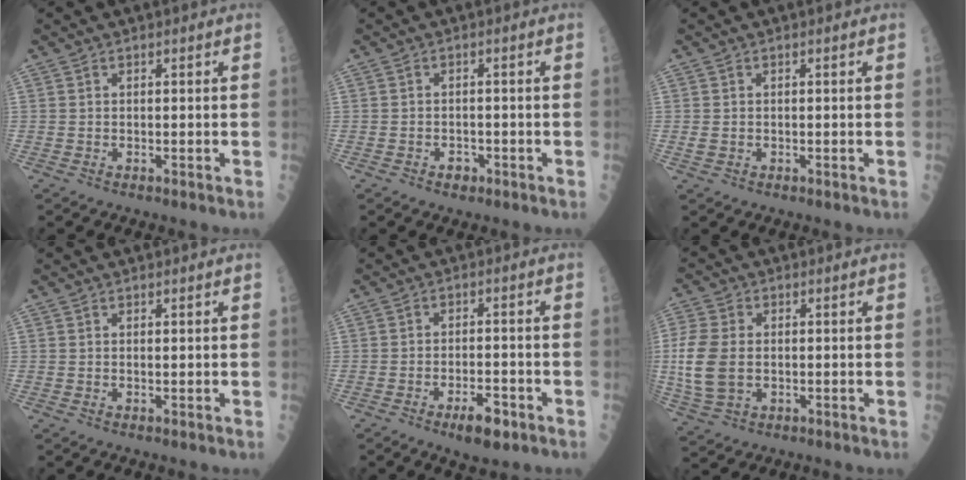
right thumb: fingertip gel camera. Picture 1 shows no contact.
{"total": 1.7, "force": [-0.9, 1.3, 0.6], "torque": [0.003, 0.008, -0.012]}
{"total": 1.2, "force": [-0.1, 1.0, 0.6], "torque": [-0.011, 0.004, 0.001]}
{"total": 0.0}
{"total": 5.9, "force": [-3.2, 2.2, 4.5], "torque": [-0.057, 0.014, -0.047]}
{"total": 10.1, "force": [-0.4, 6.7, 7.6], "torque": [-0.176, 0.002, -0.007]}